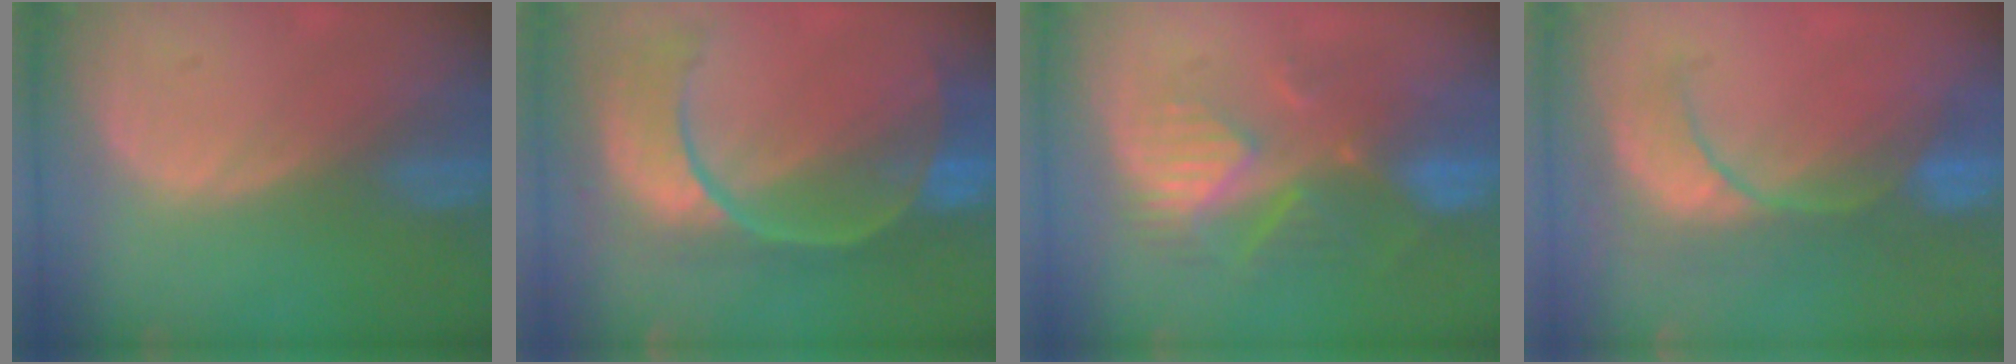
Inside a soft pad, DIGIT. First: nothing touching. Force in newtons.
{"total": 11.1, "press": 9.3, "slide": 6.0}
{"total": 8.6, "press": 8.1, "slide": 3.1}
{"total": 8.4, "press": 8.1, "slide": 2.3}